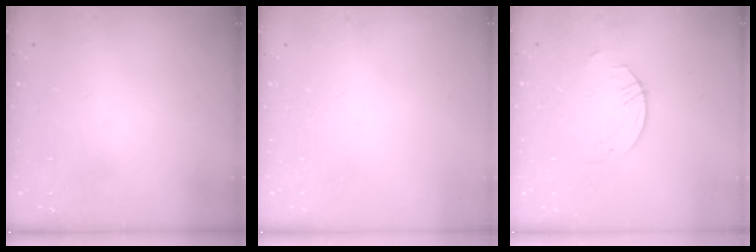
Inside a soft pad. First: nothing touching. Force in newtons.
{"total": 0.0}
{"total": 0.8, "press": 0.8, "slide": 0.2}